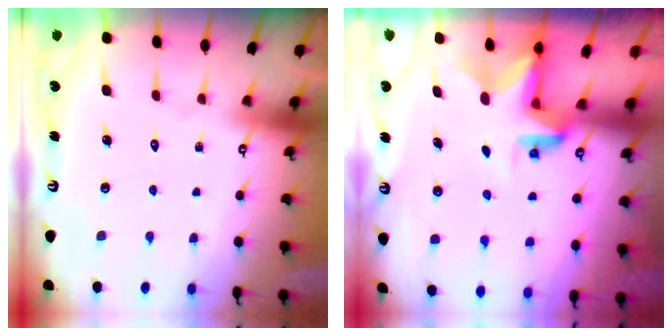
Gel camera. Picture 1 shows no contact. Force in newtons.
{"total": 3.4, "press": 3.4, "slide": 0.2}